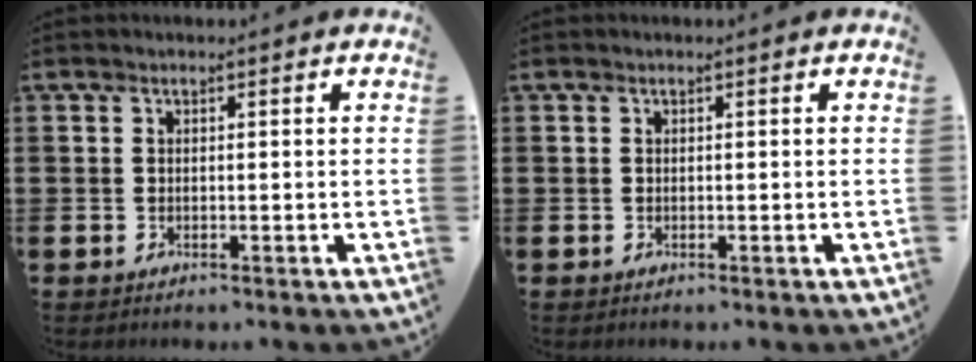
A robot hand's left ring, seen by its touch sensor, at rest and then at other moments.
{"total": 0.0}